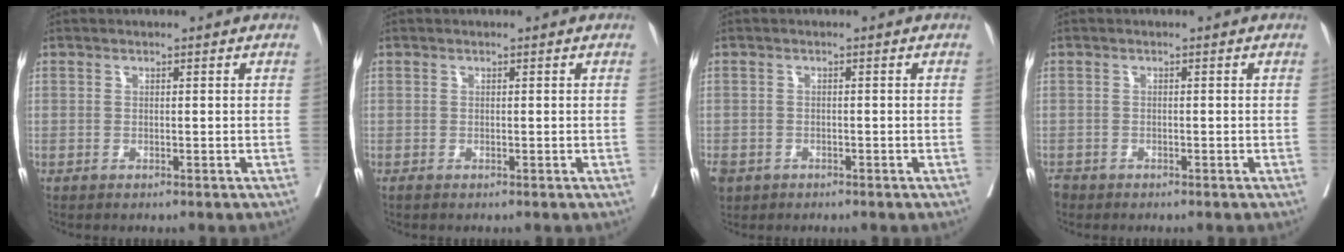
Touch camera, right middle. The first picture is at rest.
{"total": 0.0}
{"total": 5.6, "force": [-3.2, 4.2, 1.7], "torque": [-0.054, -0.006, -0.051]}
{"total": 1.3, "force": [-1.1, 0.7, 0.1], "torque": [-0.007, -0.002, -0.021]}